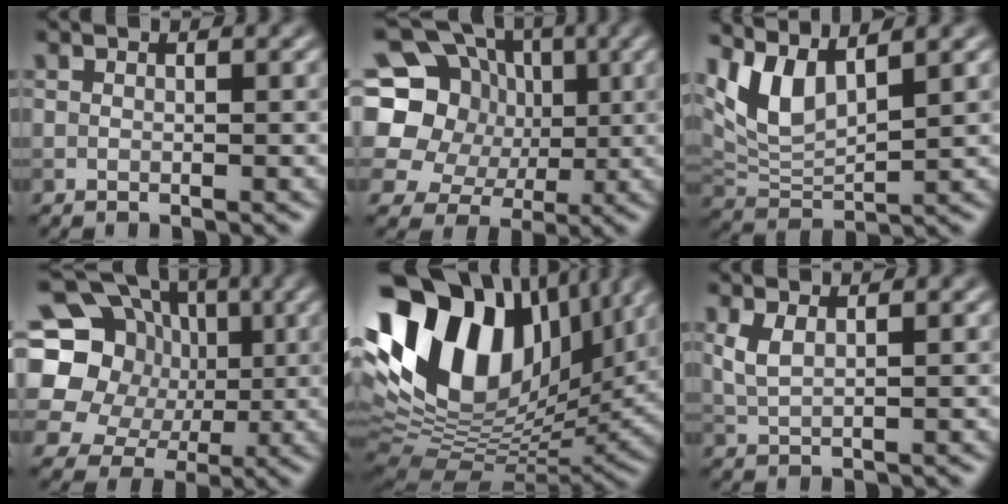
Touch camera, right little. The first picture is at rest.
{"total": 14.7, "force": [2.3, 13.2, 6.1], "torque": [-0.147, 0.041, 0.010]}
{"total": 5.3, "force": [3.1, 2.1, 3.8], "torque": [-0.087, -0.002, 0.065]}
{"total": 16.2, "force": [2.0, 14.7, 6.6], "torque": [-0.162, 0.041, -0.001]}
{"total": 18.3, "force": [6.0, 11.1, 13.2], "torque": [-0.262, 0.033, 0.093]}
{"total": 1.8, "force": [0.8, 0.6, 1.5], "torque": [-0.037, 0.000, 0.019]}